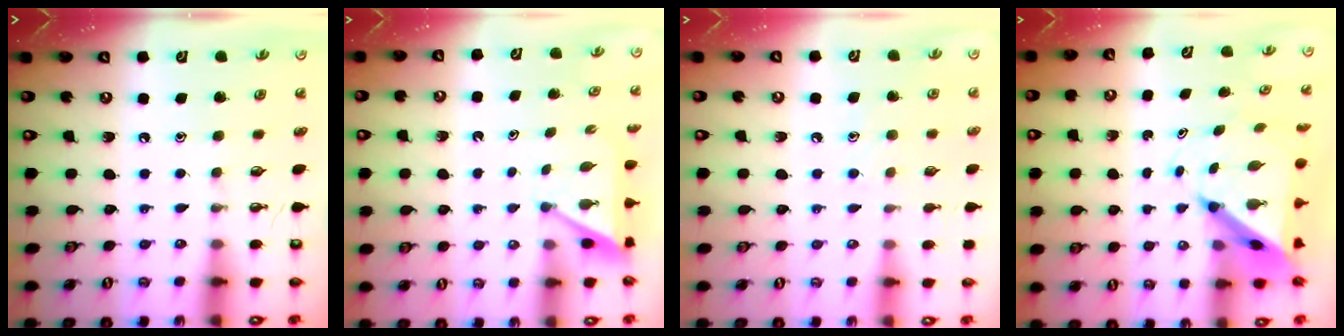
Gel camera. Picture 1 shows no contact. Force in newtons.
{"total": 4.8, "press": 4.8, "slide": 0.3}
{"total": 8.7, "press": 8.7, "slide": 0.8}
{"total": 8.1, "press": 8.1, "slide": 0.6}